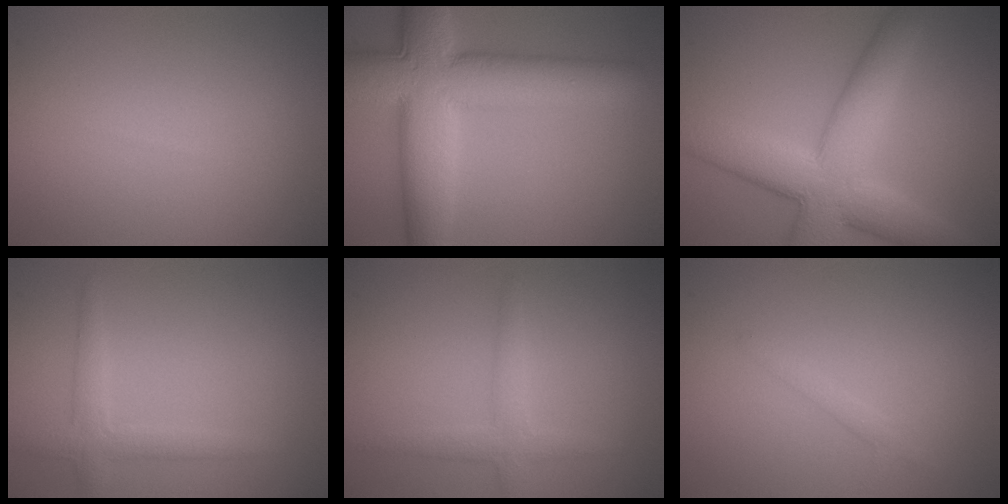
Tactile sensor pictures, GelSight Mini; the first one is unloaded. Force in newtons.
{"total": 11.0, "press": 11.0, "slide": 0.2}
{"total": 9.0, "press": 9.0, "slide": 0.5}
{"total": 2.3, "press": 2.3, "slide": 0.1}
{"total": 2.3, "press": 2.3, "slide": 0.1}
{"total": 1.0, "press": 1.0, "slide": 0.0}